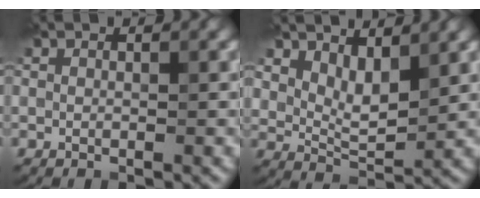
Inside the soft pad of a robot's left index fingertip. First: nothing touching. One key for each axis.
{"total": 3.8, "fx": 2.2, "fy": 1.9, "fz": 2.4, "tx": -0.049, "ty": -0.012, "tz": 0.040}